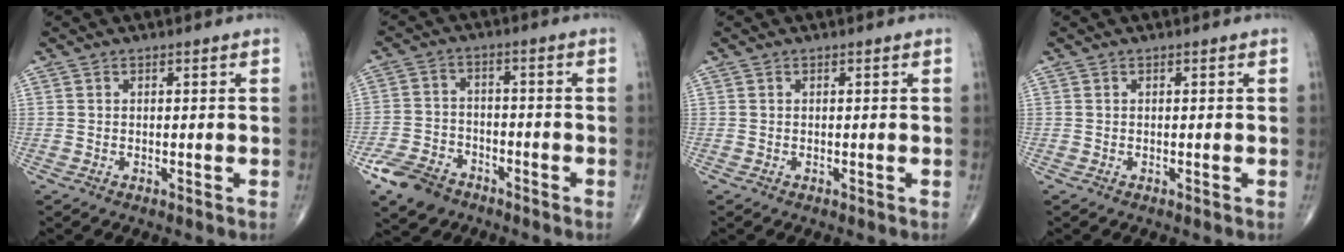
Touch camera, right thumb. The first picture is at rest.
{"total": 8.6, "force": [-5.7, 5.5, 3.3], "torque": [-0.055, 0.025, -0.107]}
{"total": 0.0}
{"total": 0.0}